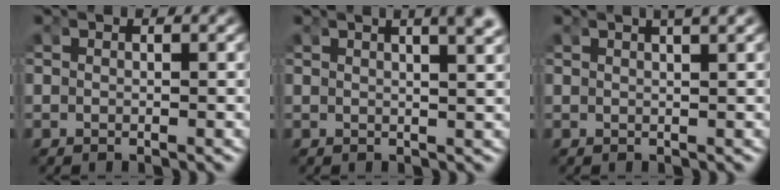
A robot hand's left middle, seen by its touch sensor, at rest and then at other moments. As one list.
[{"total": 5.5, "force": [3.0, 1.3, 4.5], "torque": [-0.047, 0.014, 0.045]}, {"total": 2.3, "force": [1.6, -0.5, 1.7], "torque": [-0.018, 0.004, 0.030]}]